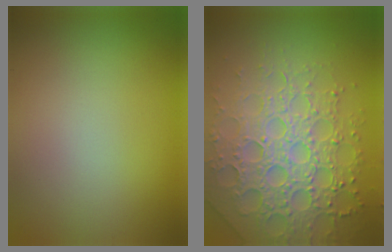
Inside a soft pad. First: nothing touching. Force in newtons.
{"total": 7.3, "press": 7.1, "slide": 1.6}